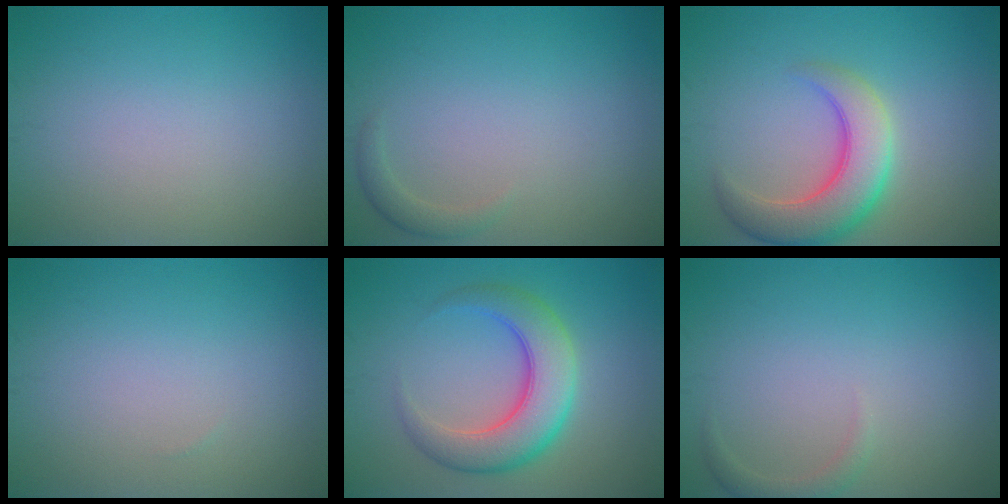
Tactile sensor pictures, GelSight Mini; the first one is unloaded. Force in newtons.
{"total": 1.2, "press": 1.2, "slide": 0.2}
{"total": 6.5, "press": 6.5, "slide": 0.3}
{"total": 0.0}
{"total": 6.6, "press": 6.6, "slide": 0.4}
{"total": 1.3, "press": 1.2, "slide": 0.2}